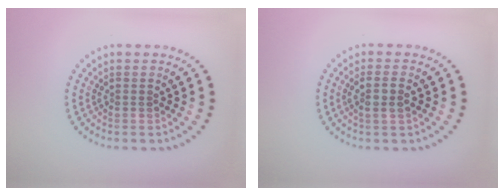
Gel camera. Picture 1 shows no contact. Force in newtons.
{"total": 2.0, "press": 1.9, "slide": 0.7}